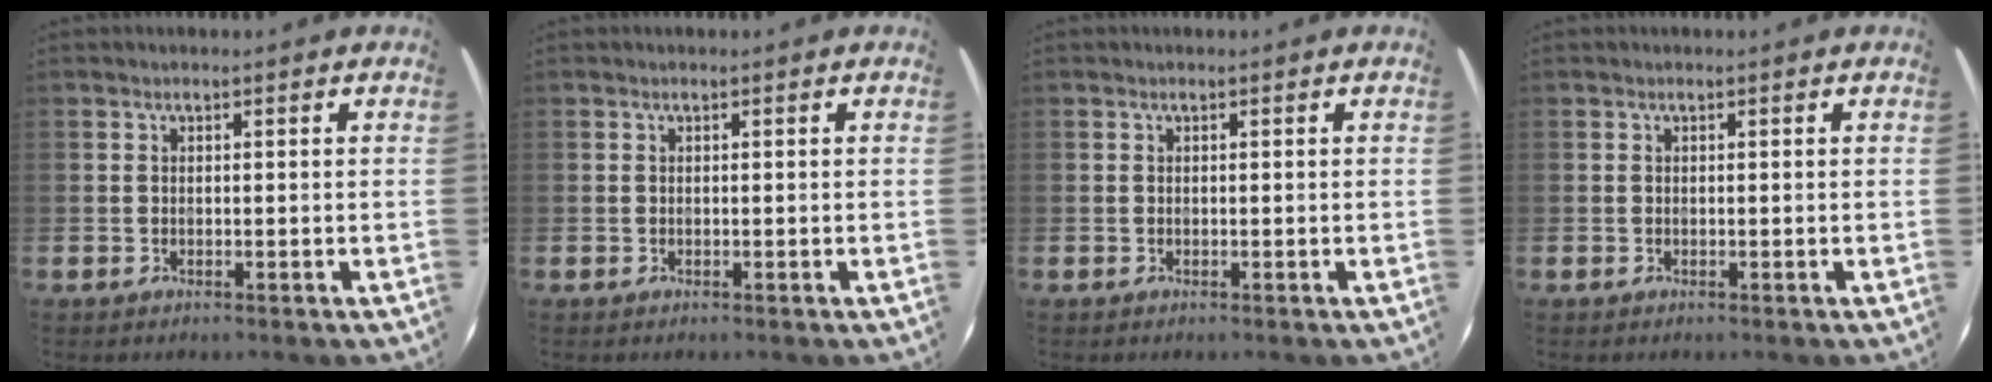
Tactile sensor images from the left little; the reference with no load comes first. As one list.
[{"total": 0.0}, {"total": 0.0}, {"total": 0.0}]